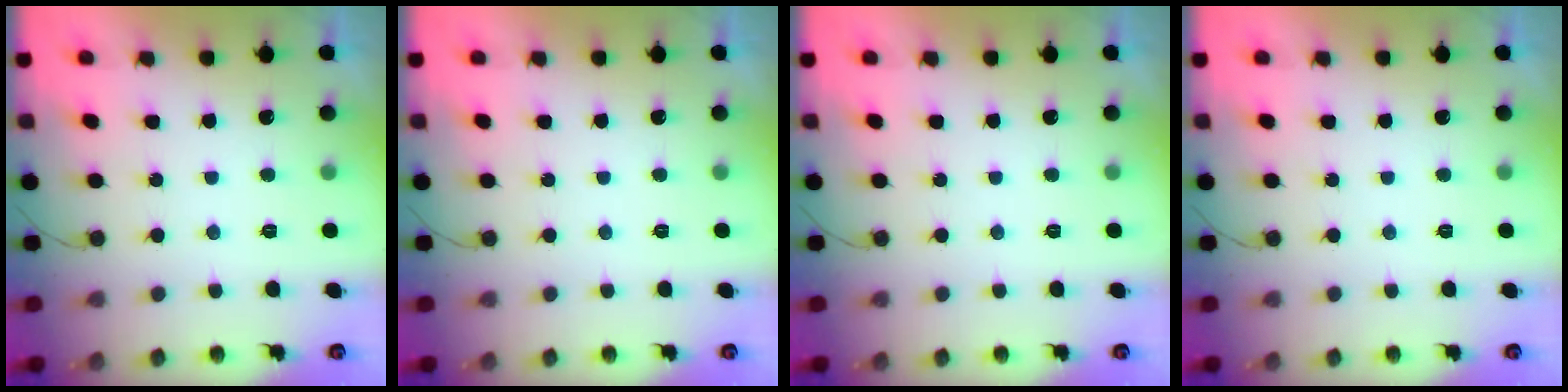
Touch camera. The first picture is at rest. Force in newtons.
{"total": 0.0}
{"total": 0.0}
{"total": 0.0}